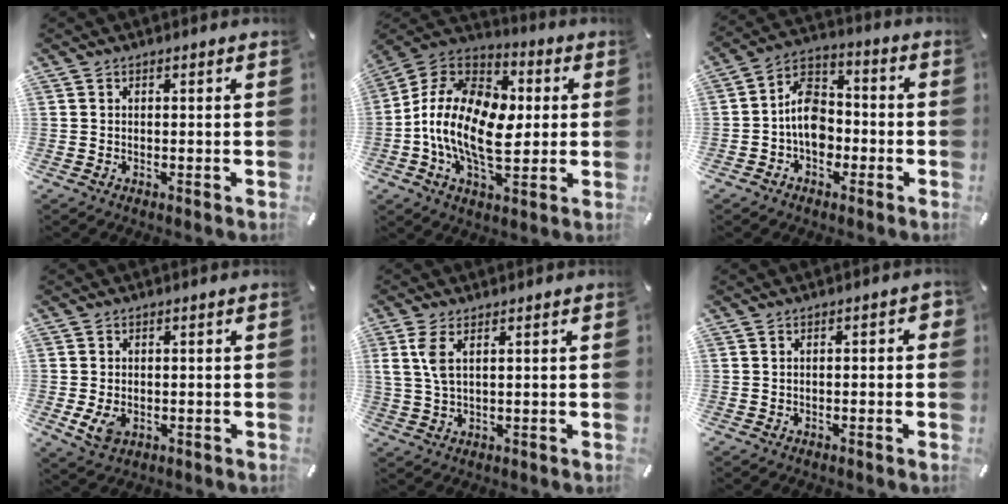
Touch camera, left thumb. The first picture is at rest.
{"total": 18.4, "force": [-2.3, 11.6, 14.1], "torque": [-0.307, 0.005, -0.044]}
{"total": 9.6, "force": [-2.2, 7.3, 5.8], "torque": [-0.107, 0.026, -0.037]}
{"total": 4.0, "force": [-1.0, 2.9, 2.6], "torque": [-0.056, -0.004, -0.022]}
{"total": 4.8, "force": [1.7, 1.5, 4.2], "torque": [-0.104, -0.006, 0.026]}
{"total": 2.0, "force": [-1.0, 1.0, 1.4], "torque": [-0.025, 0.006, -0.019]}